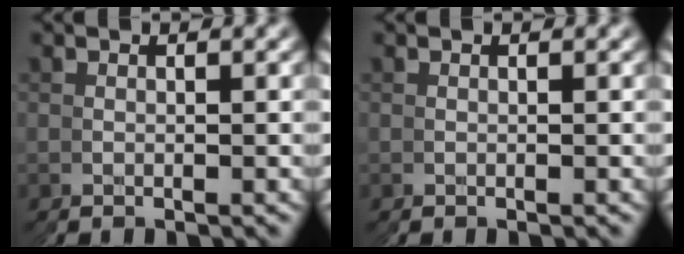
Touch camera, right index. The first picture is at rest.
{"total": 0.0}